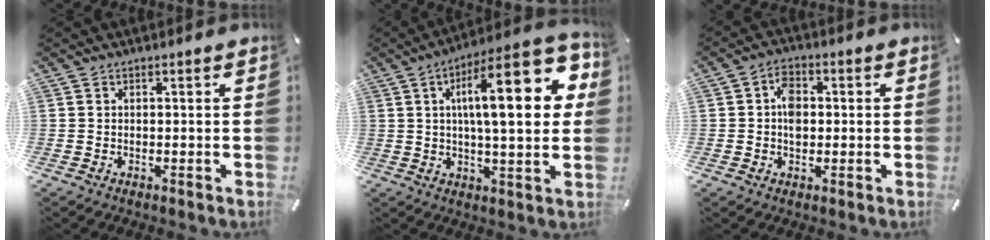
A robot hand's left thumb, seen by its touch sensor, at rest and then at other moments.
{"total": 22.5, "force": [5.8, 7.1, 20.5], "torque": [-0.315, -0.019, 0.078]}
{"total": 5.5, "force": [0.2, 4.0, 3.7], "torque": [-0.046, 0.001, -0.001]}